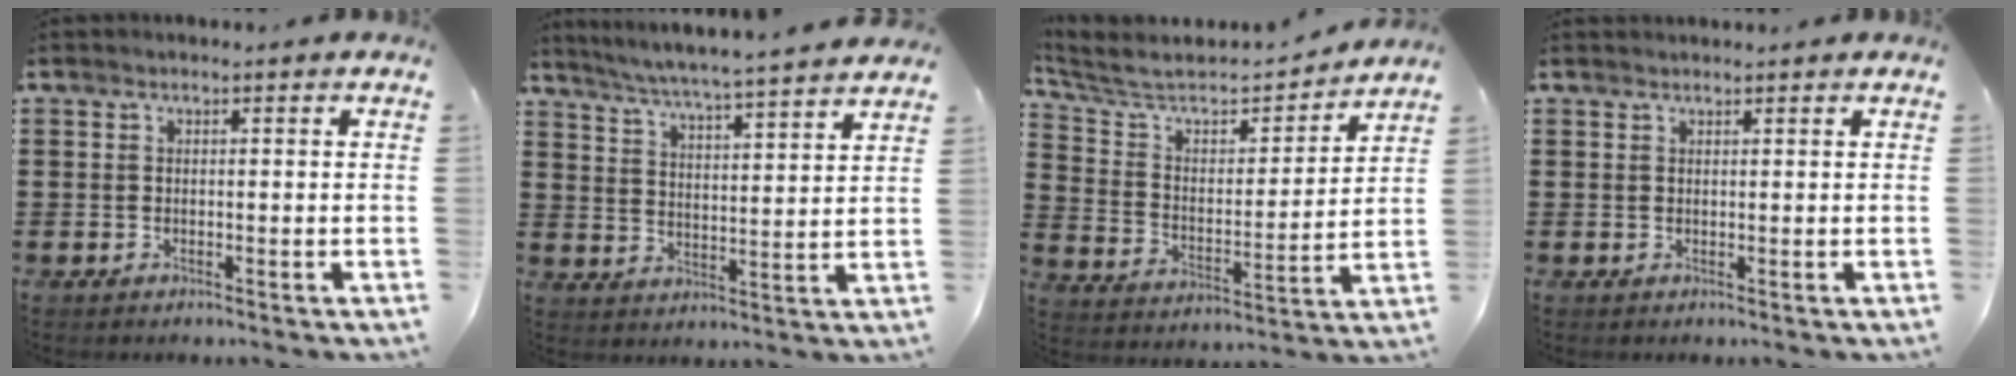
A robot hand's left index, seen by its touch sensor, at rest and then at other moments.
{"total": 4.8, "force": [4.4, -1.0, 1.5], "torque": [-0.049, -0.040, 0.070]}
{"total": 5.6, "force": [4.9, 1.9, 2.1], "torque": [-0.070, -0.034, 0.077]}
{"total": 0.8, "force": [0.7, -0.1, 0.0], "torque": [-0.001, -0.001, 0.015]}